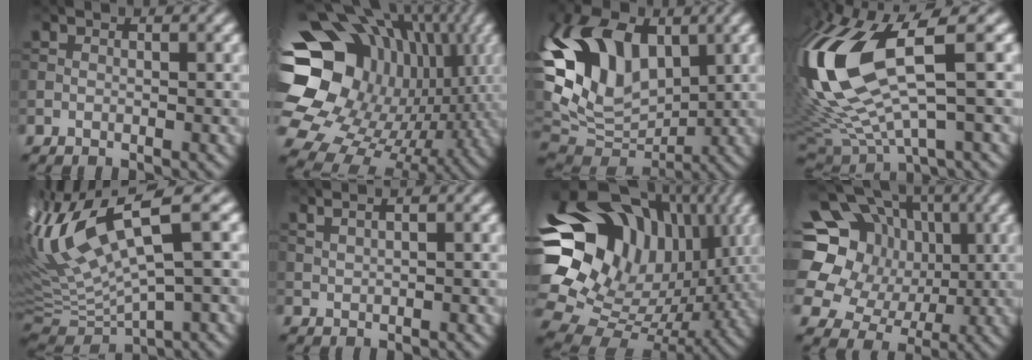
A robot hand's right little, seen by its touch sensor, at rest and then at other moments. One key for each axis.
{"total": 20.4, "fx": 1.7, "fy": 16.6, "fz": 11.7, "tx": -0.234, "ty": -0.016, "tz": 0.043}
{"total": 13.3, "fx": 3.2, "fy": 8.7, "fz": 9.5, "tx": -0.211, "ty": 0.013, "tz": 0.058}
{"total": 14.8, "fx": 2.4, "fy": 5.6, "fz": 13.5, "tx": -0.325, "ty": -0.002, "tz": 0.056}
{"total": 11.8, "fx": 4.6, "fy": 3.8, "fz": 10.2, "tx": -0.231, "ty": 0.018, "tz": 0.100}
{"total": 3.4, "fx": 2.5, "fy": 1.2, "fz": 2.0, "tx": -0.030, "ty": 0.024, "tz": 0.020}
{"total": 17.9, "fx": 4.8, "fy": 13.2, "fz": 11.1, "tx": -0.207, "ty": 0.018, "tz": 0.092}
{"total": 15.8, "fx": 2.4, "fy": 14.0, "fz": 6.8, "tx": -0.179, "ty": 0.033, "tz": 0.031}